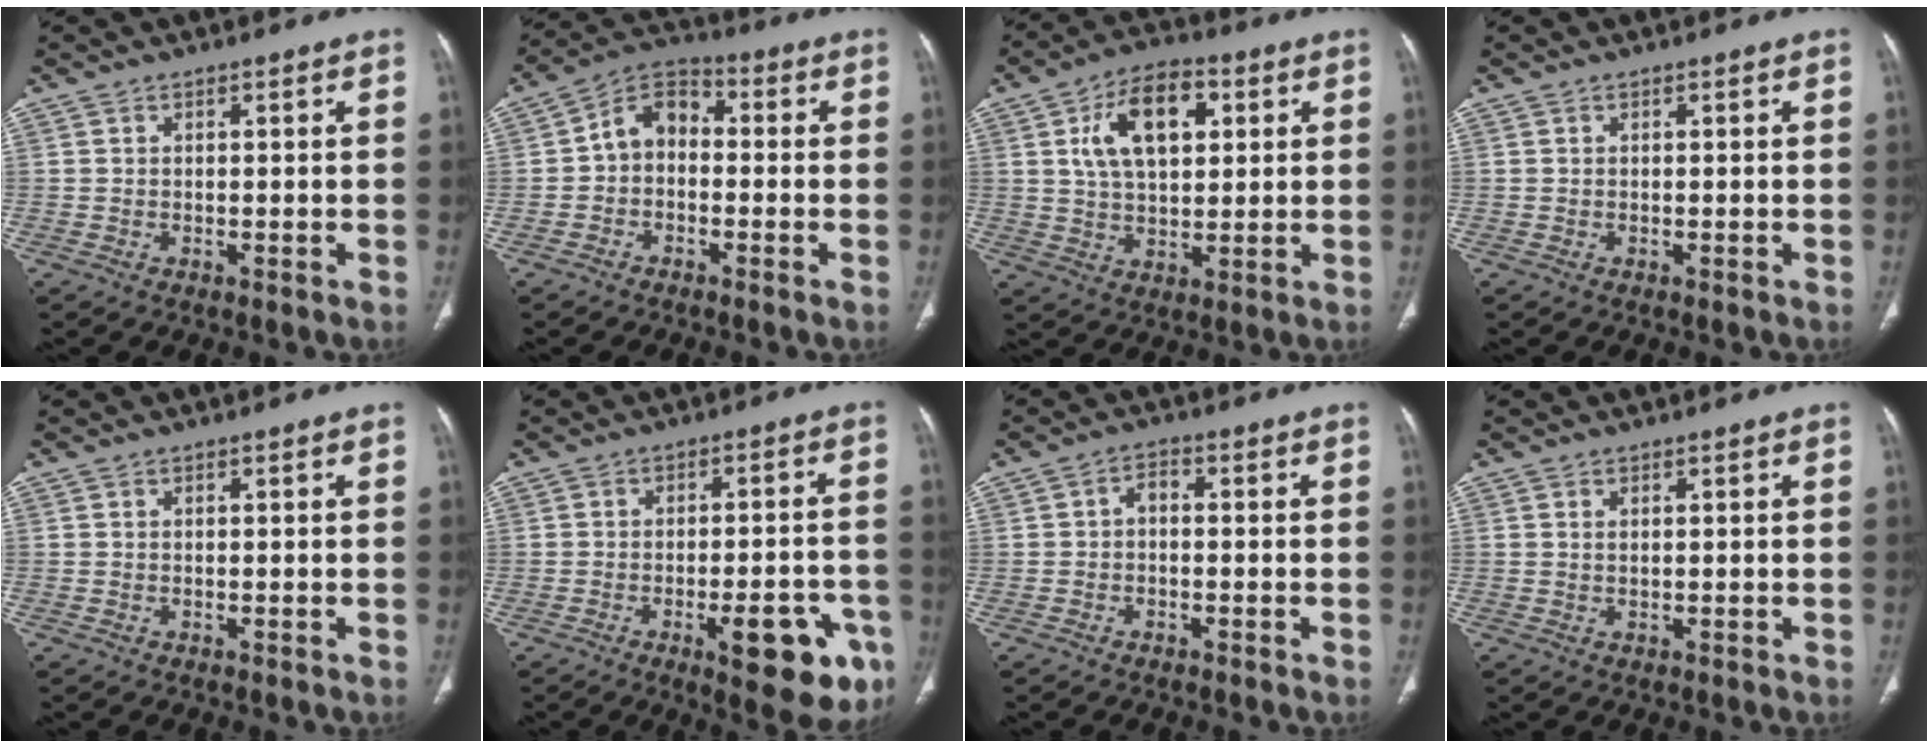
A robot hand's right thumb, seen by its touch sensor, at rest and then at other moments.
{"total": 7.5, "force": [-0.7, 5.6, 4.9], "torque": [-0.060, 0.030, -0.033]}
{"total": 13.2, "force": [3.9, 7.5, 10.1], "torque": [-0.152, 0.003, 0.065]}
{"total": 0.0}
{"total": 0.0}
{"total": 14.2, "force": [-6.3, 4.8, 11.8], "torque": [-0.117, 0.025, -0.072]}
{"total": 2.3, "force": [-0.4, 1.5, 1.7], "torque": [-0.022, 0.014, -0.015]}
{"total": 0.5, "force": [0.2, 0.2, 0.4], "torque": [-0.009, 0.001, 0.005]}